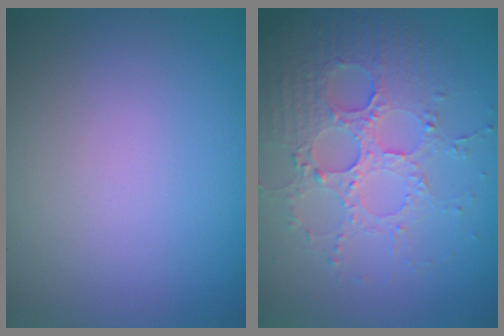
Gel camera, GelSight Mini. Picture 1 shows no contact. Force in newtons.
{"total": 4.3, "press": 4.0, "slide": 1.4}